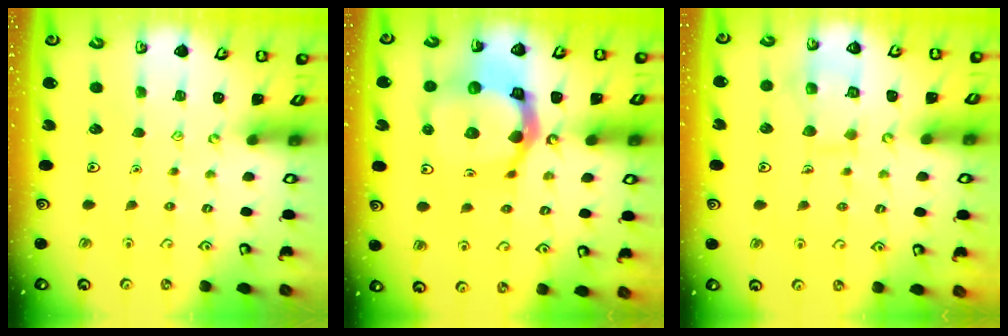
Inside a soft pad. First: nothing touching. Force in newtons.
{"total": 18.6, "press": 18.5, "slide": 2.2}
{"total": 10.6, "press": 10.6, "slide": 0.9}